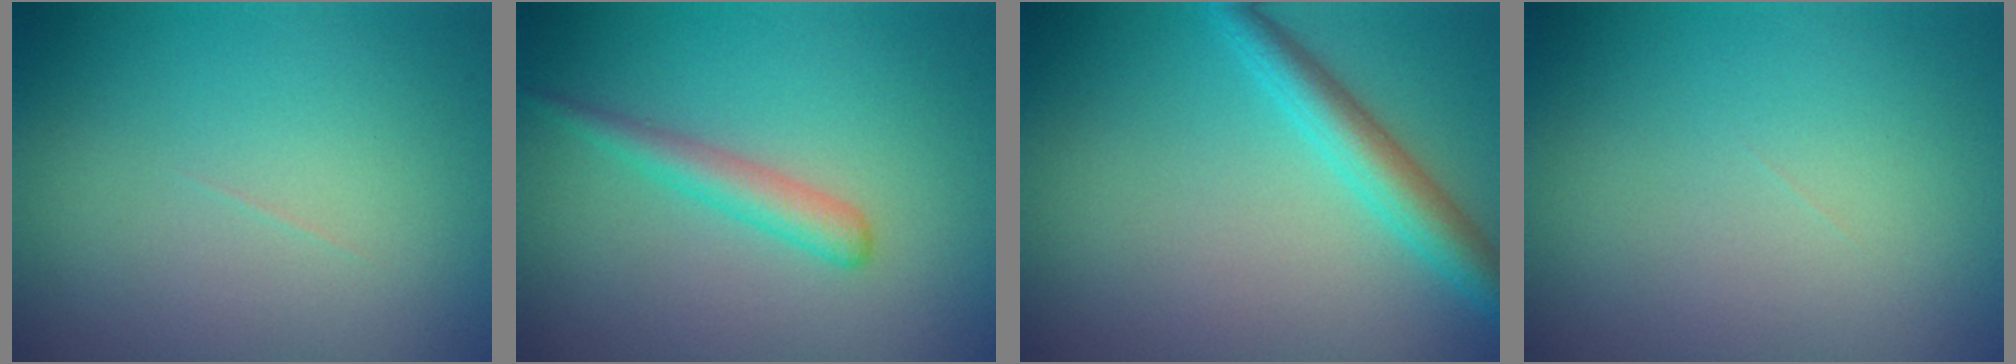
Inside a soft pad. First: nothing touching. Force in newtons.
{"total": 2.2, "press": 2.2, "slide": 0.0}
{"total": 3.3, "press": 3.3, "slide": 0.1}
{"total": 0.0}